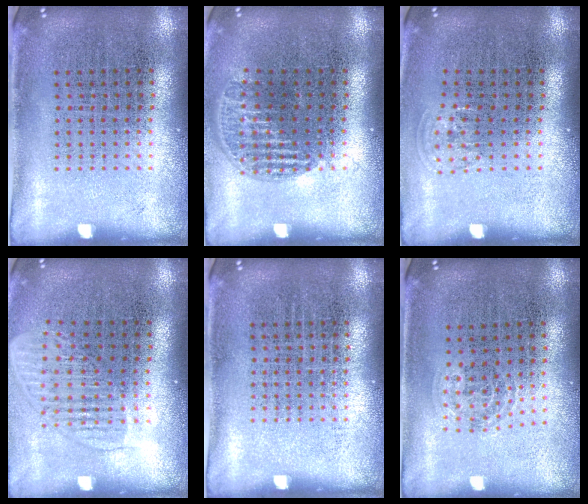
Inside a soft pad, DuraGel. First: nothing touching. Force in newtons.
{"total": 1.2, "press": 1.0, "slide": 0.5}
{"total": 0.7, "press": 0.5, "slide": 0.4}
{"total": 1.6, "press": 1.3, "slide": 0.9}
{"total": 0.0}
{"total": 0.9, "press": 0.6, "slide": 0.7}